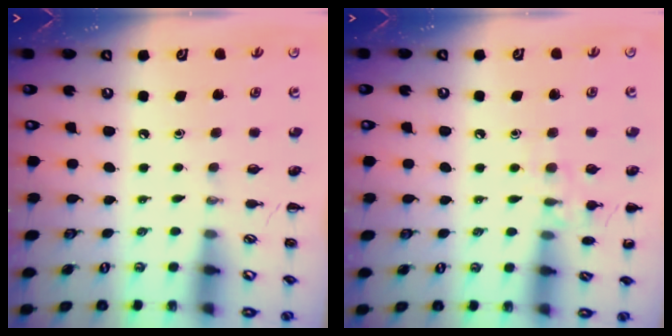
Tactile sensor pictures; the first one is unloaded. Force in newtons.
{"total": 9.2, "press": 8.9, "slide": 2.0}